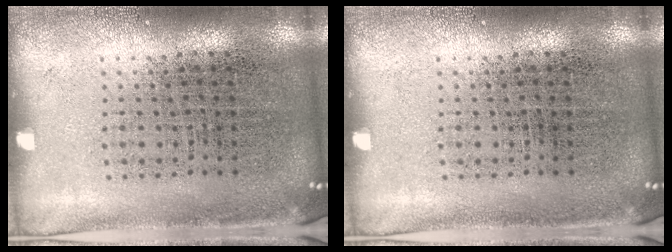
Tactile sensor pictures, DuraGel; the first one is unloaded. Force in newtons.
{"total": 0.0}